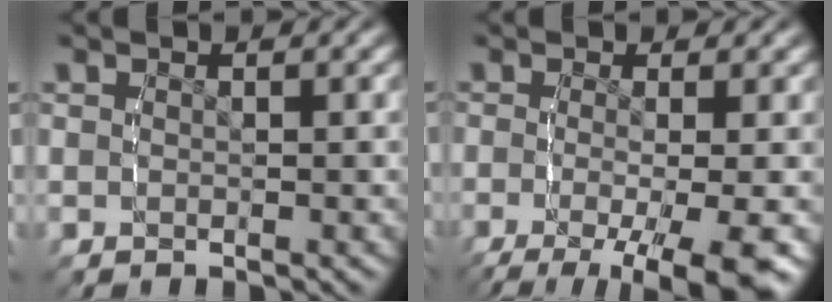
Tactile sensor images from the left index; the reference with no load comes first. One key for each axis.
{"total": 10.1, "fx": -6.5, "fy": 3.6, "fz": 6.9, "tx": -0.111, "ty": -0.052, "tz": -0.073}